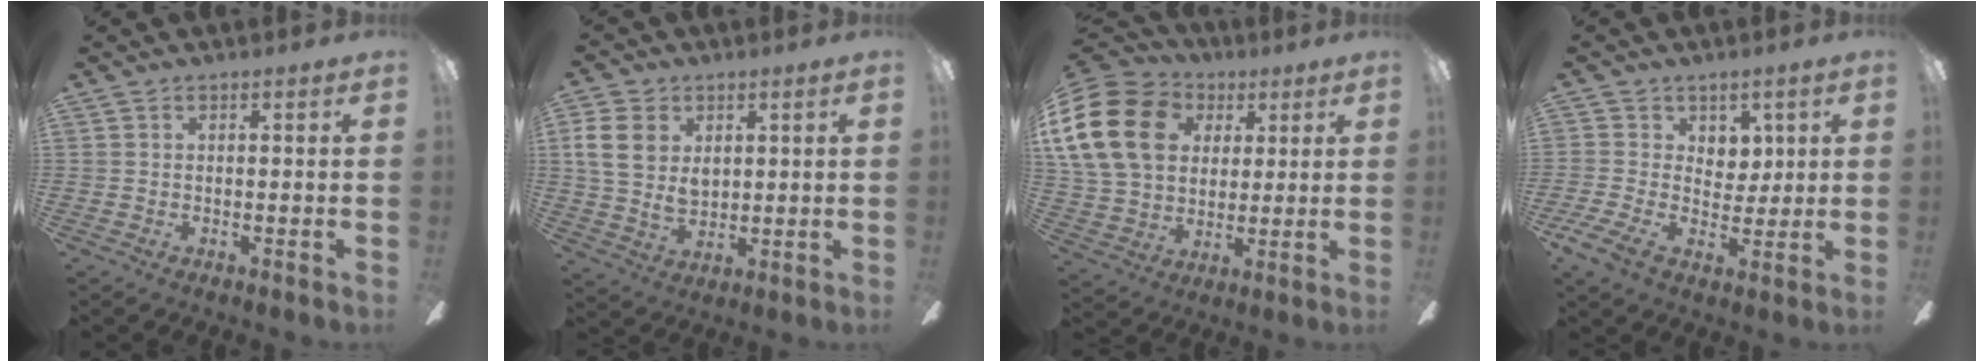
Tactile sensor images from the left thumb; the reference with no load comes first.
{"total": 10.2, "force": [3.0, 7.5, 6.2], "torque": [-0.126, 0.001, 0.055]}
{"total": 21.9, "force": [6.3, 16.7, 12.8], "torque": [-0.278, -0.002, 0.110]}
{"total": 7.7, "force": [1.8, 5.9, 4.6], "torque": [-0.078, -0.002, 0.032]}